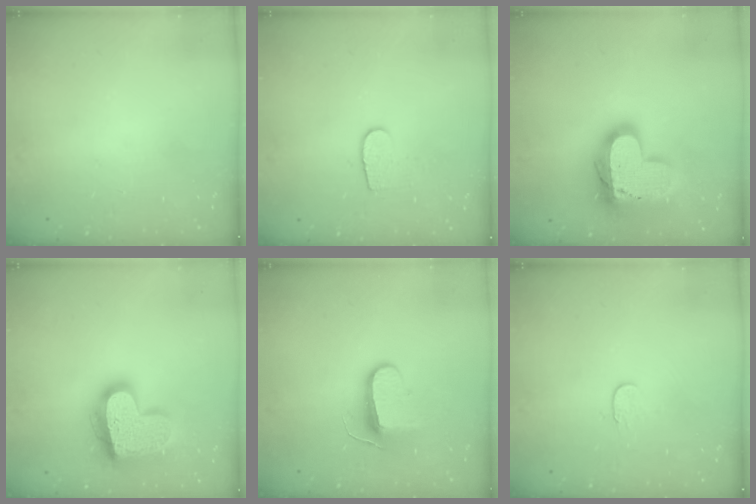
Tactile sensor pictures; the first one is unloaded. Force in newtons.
{"total": 6.3, "press": 6.3, "slide": 0.4}
{"total": 19.8, "press": 19.7, "slide": 1.5}
{"total": 20.4, "press": 20.3, "slide": 1.7}
{"total": 8.6, "press": 8.6, "slide": 0.5}
{"total": 4.0, "press": 3.9, "slide": 0.5}